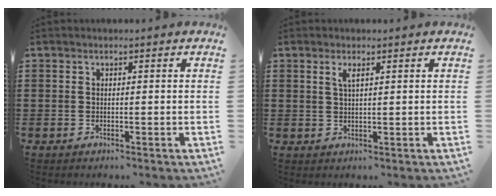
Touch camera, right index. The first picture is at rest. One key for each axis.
{"total": 1.8, "fx": 0.9, "fy": 0.5, "fz": 1.5, "tx": -0.031, "ty": 0.003, "tz": 0.015}